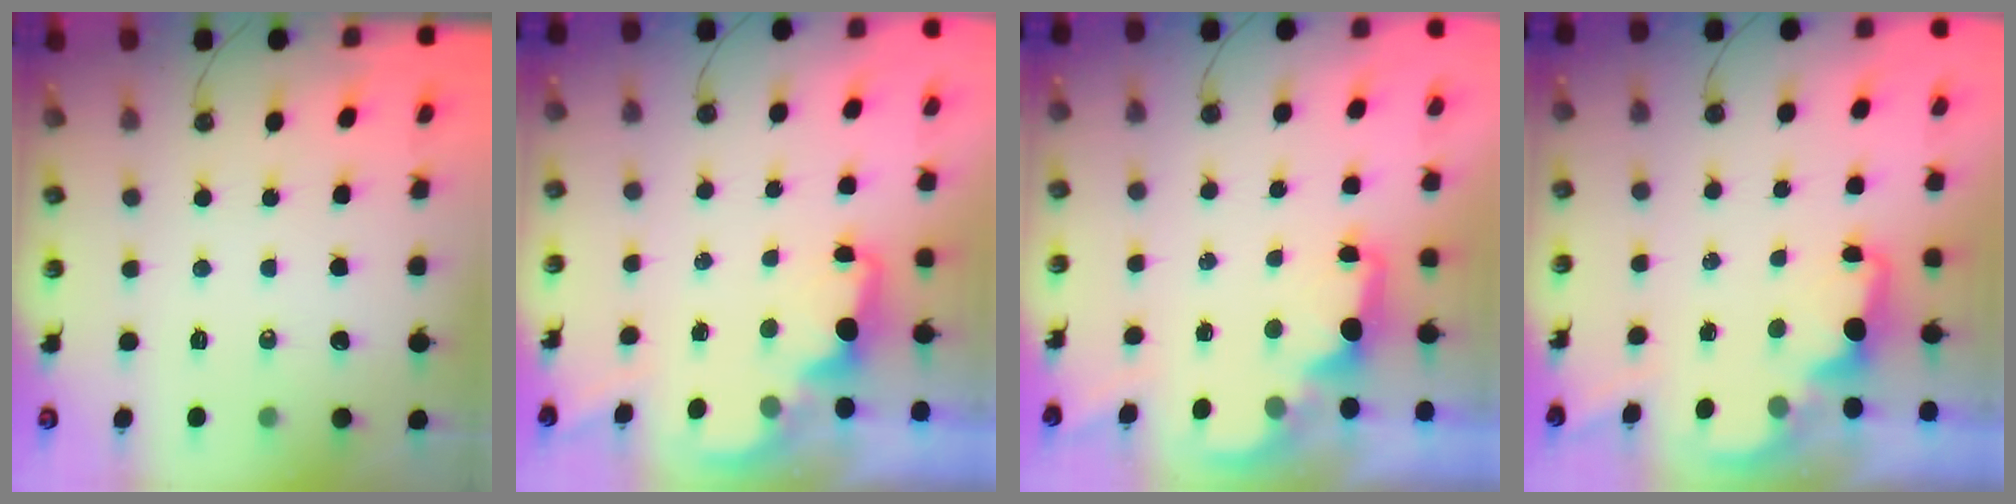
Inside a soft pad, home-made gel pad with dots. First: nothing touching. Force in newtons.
{"total": 1.7, "press": 1.5, "slide": 0.7}
{"total": 1.7, "press": 1.6, "slide": 0.7}
{"total": 1.7, "press": 1.5, "slide": 0.7}